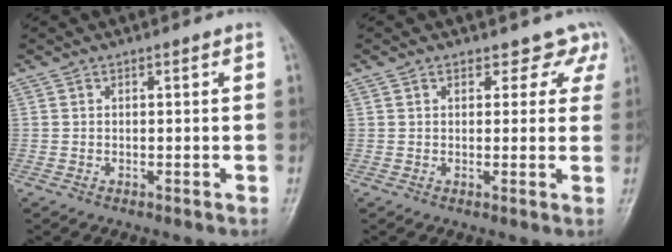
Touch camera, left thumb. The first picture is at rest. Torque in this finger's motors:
{"motor_torque": [-0.35, 0.22, -0.01, 0.23, -0.05]}